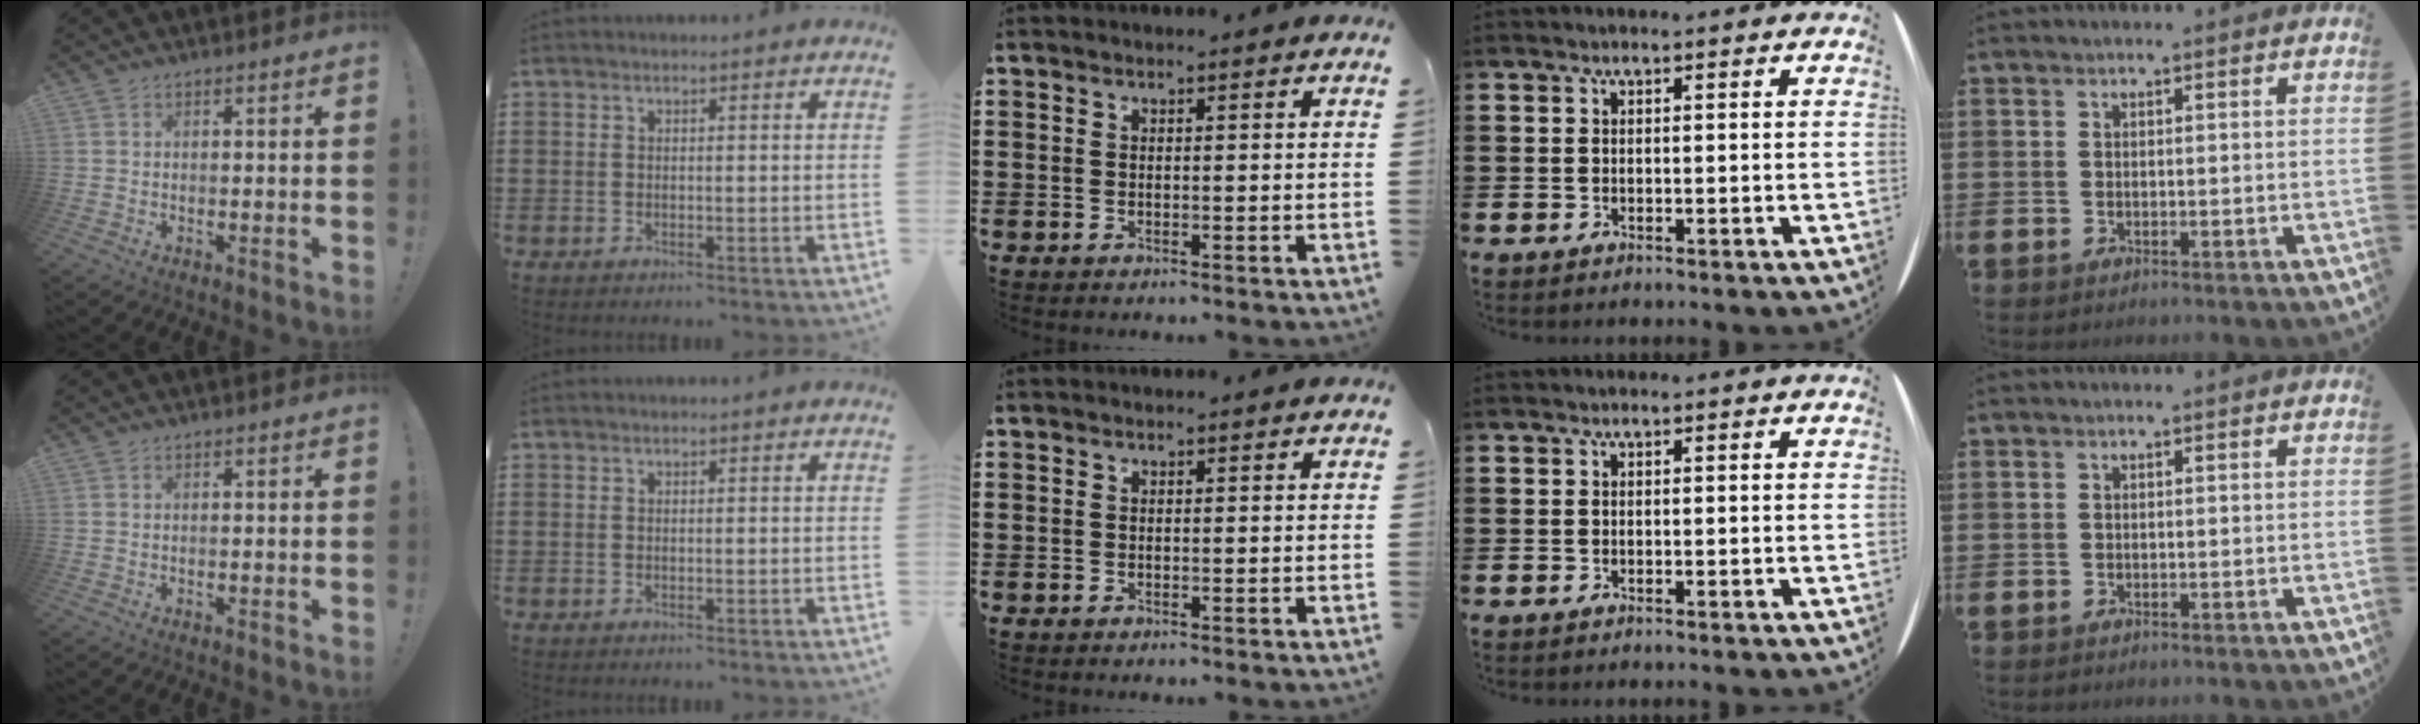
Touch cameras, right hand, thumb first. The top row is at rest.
{}